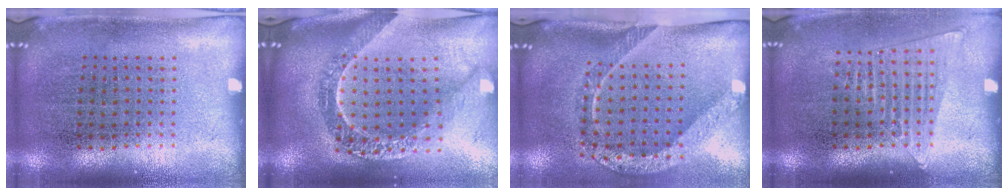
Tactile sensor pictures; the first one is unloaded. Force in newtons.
{"total": 2.7, "press": 2.2, "slide": 1.6}
{"total": 2.3, "press": 1.5, "slide": 1.7}
{"total": 1.3, "press": 1.2, "slide": 0.5}